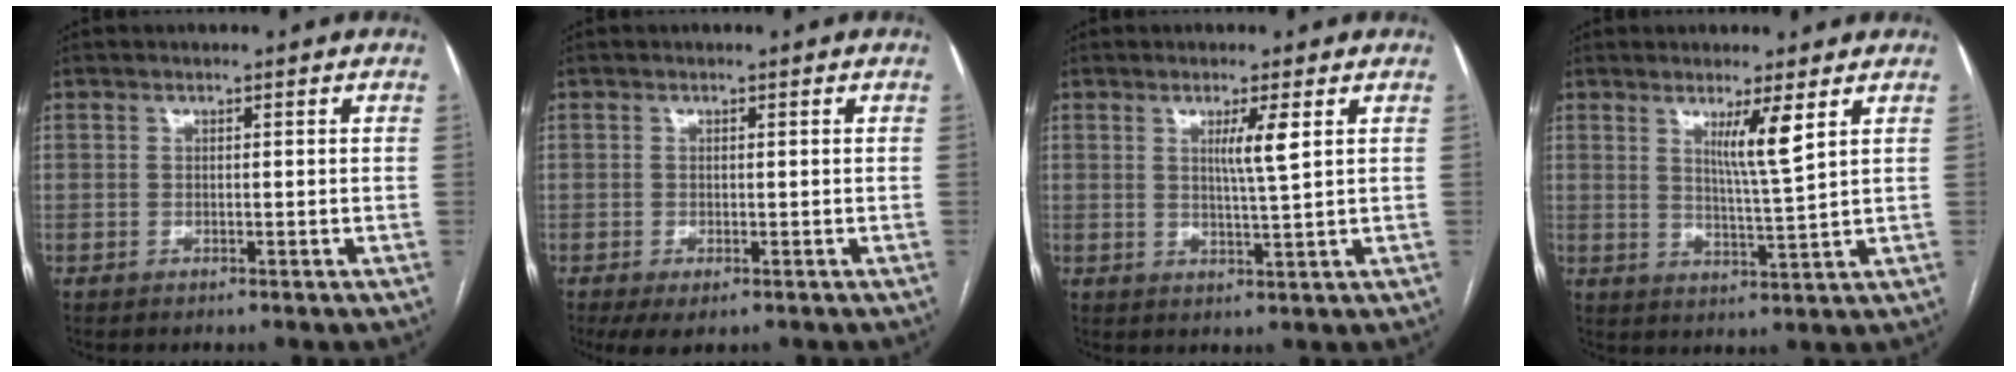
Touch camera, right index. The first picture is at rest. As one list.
[{"total": 3.6, "force": [-2.1, 1.4, 2.6], "torque": [-0.040, -0.008, -0.028]}, {"total": 3.8, "force": [1.4, -0.5, 3.5], "torque": [-0.063, -0.006, 0.023]}, {"total": 5.1, "force": [2.6, -0.9, 4.3], "torque": [-0.075, -0.017, 0.046]}]